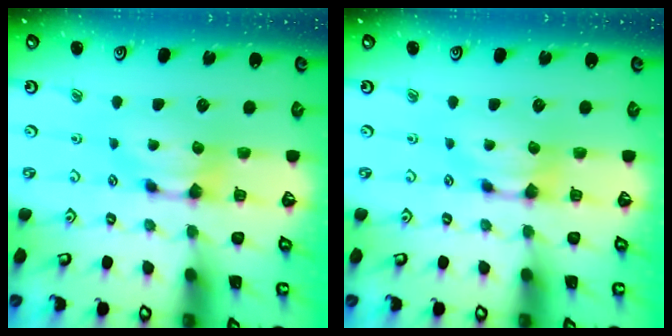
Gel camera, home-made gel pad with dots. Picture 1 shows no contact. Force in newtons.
{"total": 0.0}